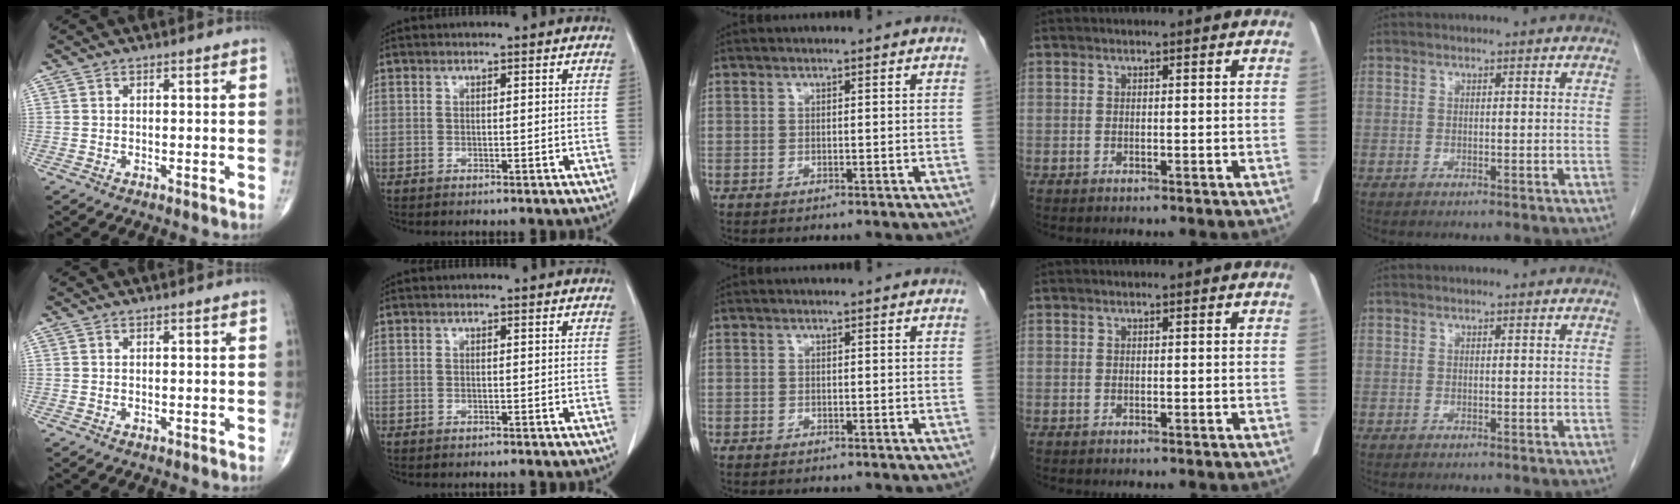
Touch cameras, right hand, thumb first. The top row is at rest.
{"middle": {"total": 1.1, "force": [-0.9, 0.6, 0.2], "torque": [-0.003, 0.003, -0.011]}}